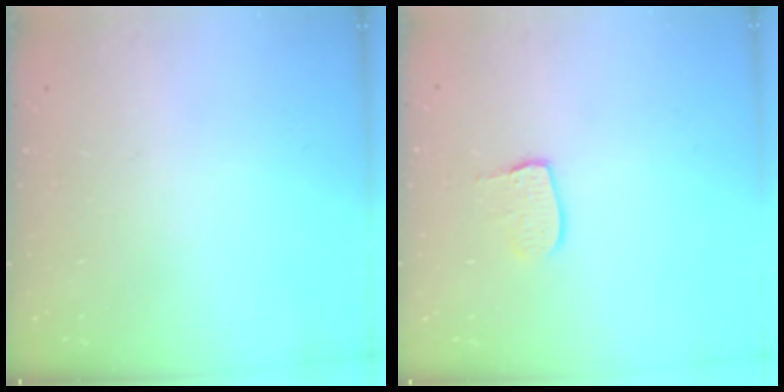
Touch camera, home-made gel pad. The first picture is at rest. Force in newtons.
{"total": 8.2, "press": 8.2, "slide": 0.7}